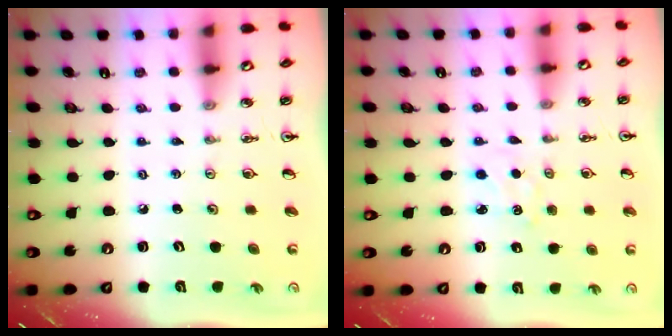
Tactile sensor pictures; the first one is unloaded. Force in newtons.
{"total": 3.6, "press": 3.6, "slide": 0.4}